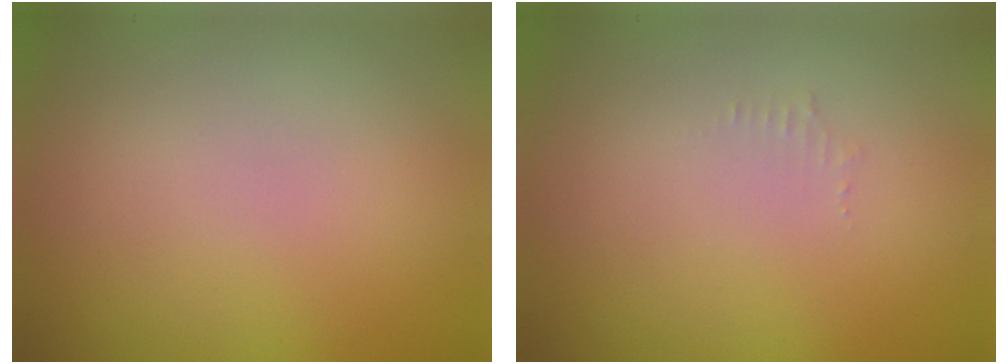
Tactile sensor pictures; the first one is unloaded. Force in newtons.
{"total": 0.6, "press": 0.6, "slide": 0.1}